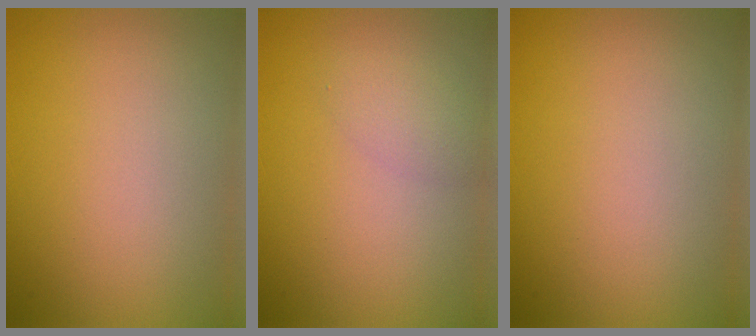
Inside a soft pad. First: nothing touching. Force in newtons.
{"total": 1.6, "press": 1.6, "slide": 0.1}
{"total": 0.0}